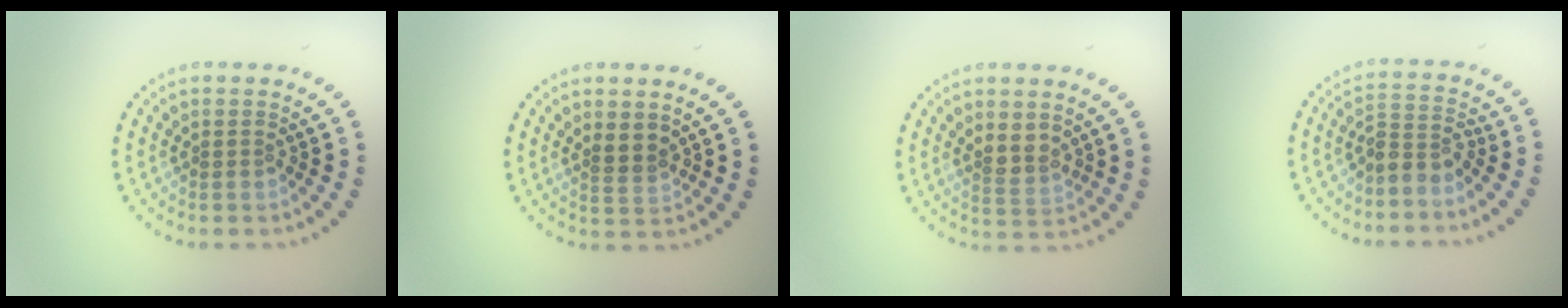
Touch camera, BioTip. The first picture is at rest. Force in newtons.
{"total": 1.3, "press": 1.0, "slide": 0.9}
{"total": 2.2, "press": 1.9, "slide": 1.1}
{"total": 2.6, "press": 1.9, "slide": 1.7}